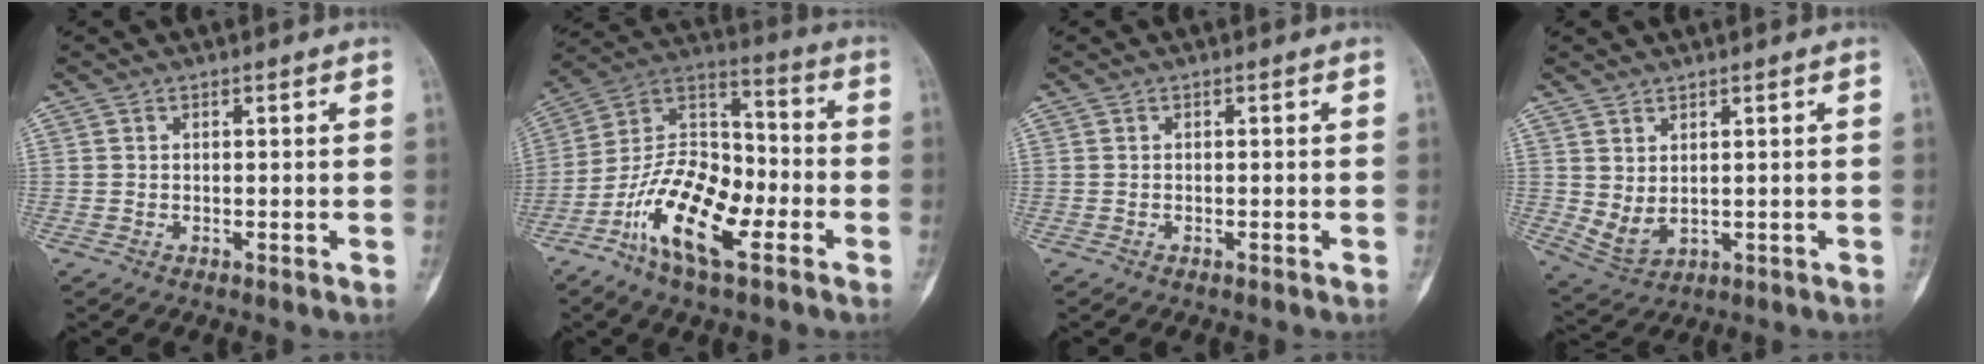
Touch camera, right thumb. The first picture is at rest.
{"total": 17.4, "force": [-7.7, 7.7, 13.5], "torque": [-0.233, 0.053, -0.147]}
{"total": 0.0}
{"total": 5.0, "force": [0.9, 2.9, 3.9], "torque": [-0.071, -0.008, 0.034]}